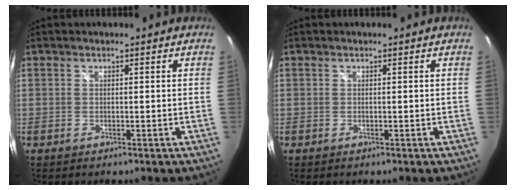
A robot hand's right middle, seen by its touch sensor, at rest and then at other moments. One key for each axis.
{"total": 0.0}